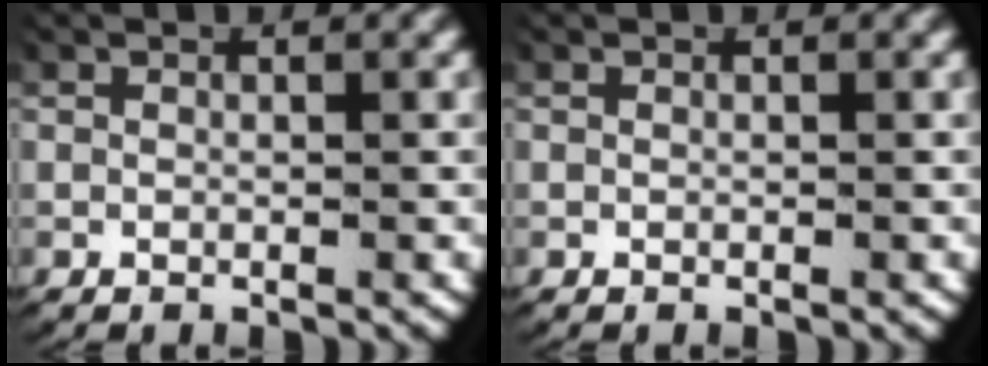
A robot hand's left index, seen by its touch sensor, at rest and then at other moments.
{"total": 0.0}